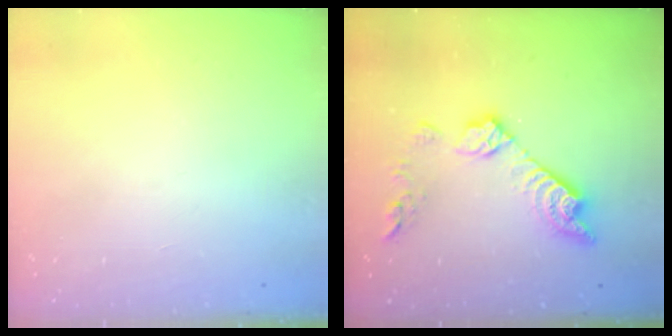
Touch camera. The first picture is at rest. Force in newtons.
{"total": 13.6, "press": 13.5, "slide": 0.8}